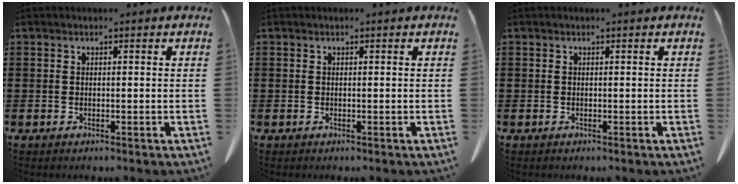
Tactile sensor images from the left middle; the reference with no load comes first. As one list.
[{"total": 0.0}, {"total": 0.0}]